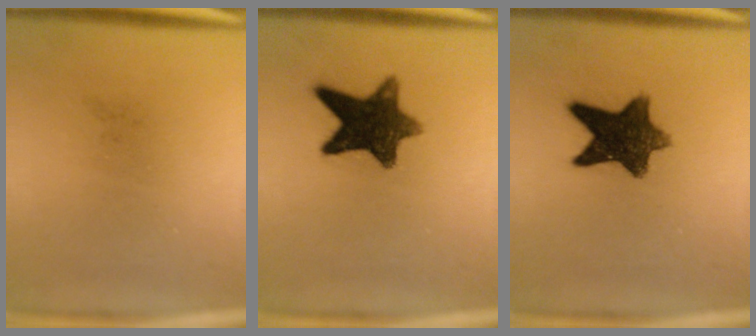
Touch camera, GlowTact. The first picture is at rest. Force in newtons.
{"total": 11.1}
{"total": 10.5}